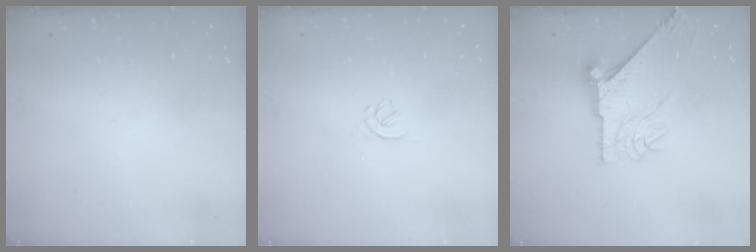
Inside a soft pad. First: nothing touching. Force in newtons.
{"total": 0.7, "press": 0.5, "slide": 0.5}
{"total": 10.8, "press": 10.7, "slide": 1.1}